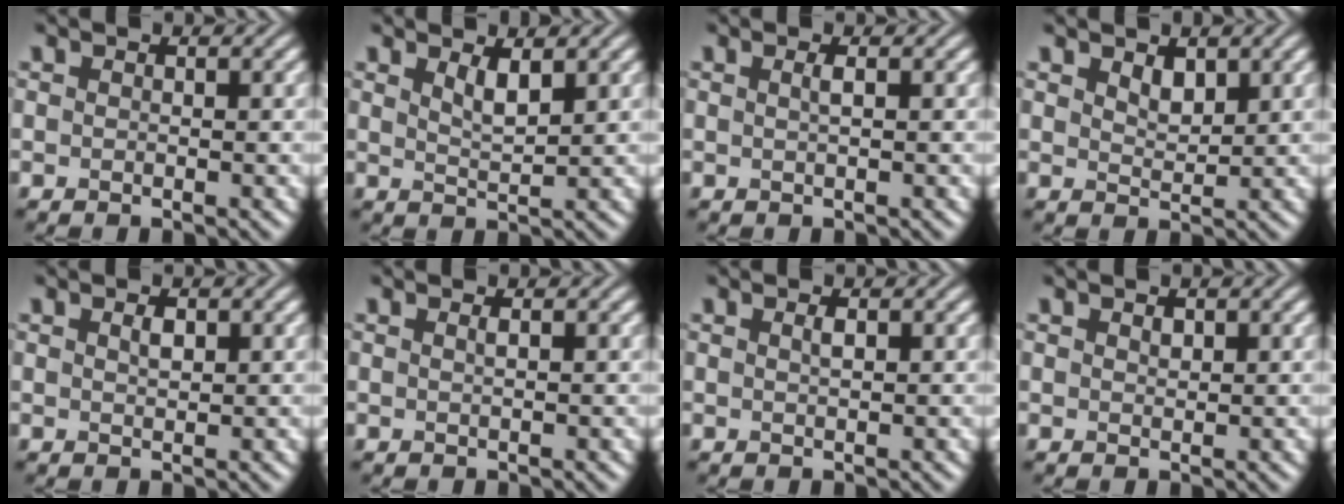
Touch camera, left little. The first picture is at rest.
{"total": 2.0, "force": [1.3, 0.5, 1.4], "torque": [-0.027, -0.004, 0.025]}
{"total": 1.0, "force": [0.3, 0.3, 0.9], "torque": [-0.014, 0.004, 0.003]}
{"total": 1.7, "force": [1.1, 0.8, 0.9], "torque": [-0.019, -0.004, 0.025]}
{"total": 1.0, "force": [0.5, 0.4, 0.8], "torque": [-0.017, 0.001, 0.011]}
{"total": 0.7, "force": [0.3, 0.2, 0.6], "torque": [-0.006, 0.003, 0.003]}
{"total": 0.8, "force": [0.4, 0.2, 0.6], "torque": [-0.013, 0.002, 0.007]}
{"total": 0.7, "force": [0.5, 0.4, 0.4], "torque": [-0.008, -0.002, 0.010]}